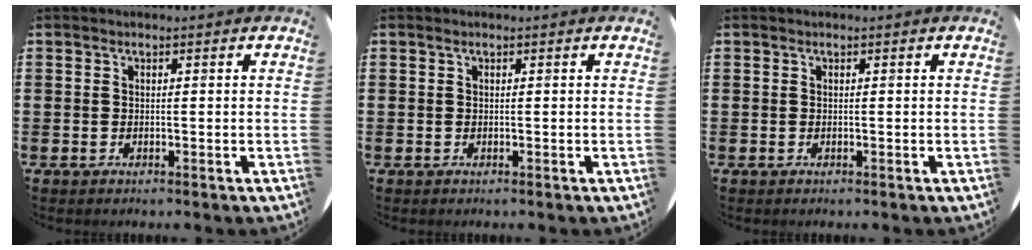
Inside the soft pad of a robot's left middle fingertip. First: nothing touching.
{"total": 0.0}
{"total": 0.0}